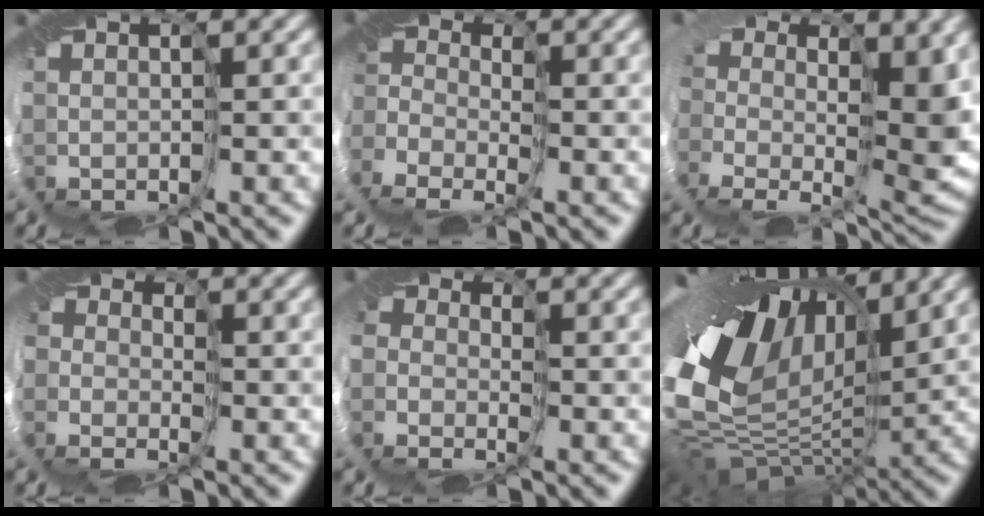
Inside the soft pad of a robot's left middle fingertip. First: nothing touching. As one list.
[{"total": 4.7, "force": [-3.4, 2.9, 1.3], "torque": [0.015, -0.007, -0.088]}, {"total": 7.2, "force": [0.7, 4.2, 5.8], "torque": [-0.087, -0.044, 0.013]}, {"total": 2.4, "force": [-0.8, 2.2, 0.2], "torque": [0.015, -0.011, -0.030]}, {"total": 4.0, "force": [-0.9, 3.6, 1.3], "torque": [-0.019, -0.018, -0.030]}, {"total": 16.1, "force": [3.1, 9.9, 12.3], "torque": [-0.194, -0.022, 0.066]}]